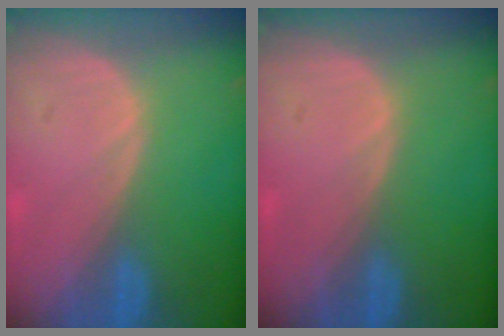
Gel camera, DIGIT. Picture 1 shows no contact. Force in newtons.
{"total": 0.0}